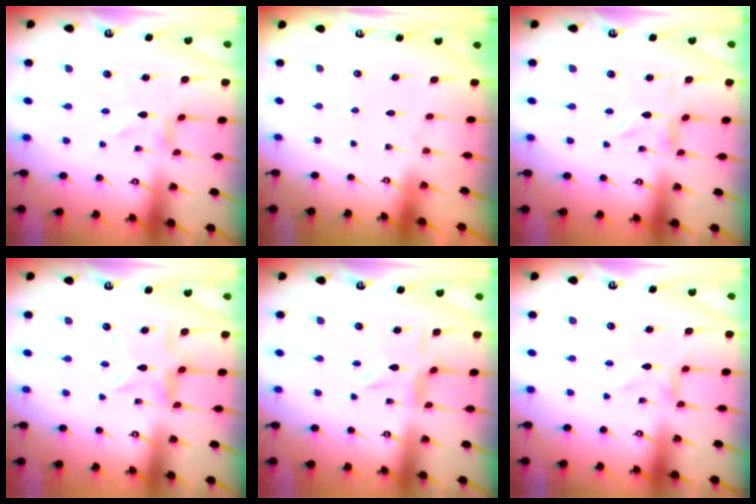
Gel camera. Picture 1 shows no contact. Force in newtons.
{"total": 1.8, "press": 1.8, "slide": 0.2}
{"total": 1.2, "press": 1.2, "slide": 0.3}
{"total": 7.3, "press": 7.2, "slide": 0.6}
{"total": 3.7, "press": 3.7, "slide": 0.4}
{"total": 0.0}